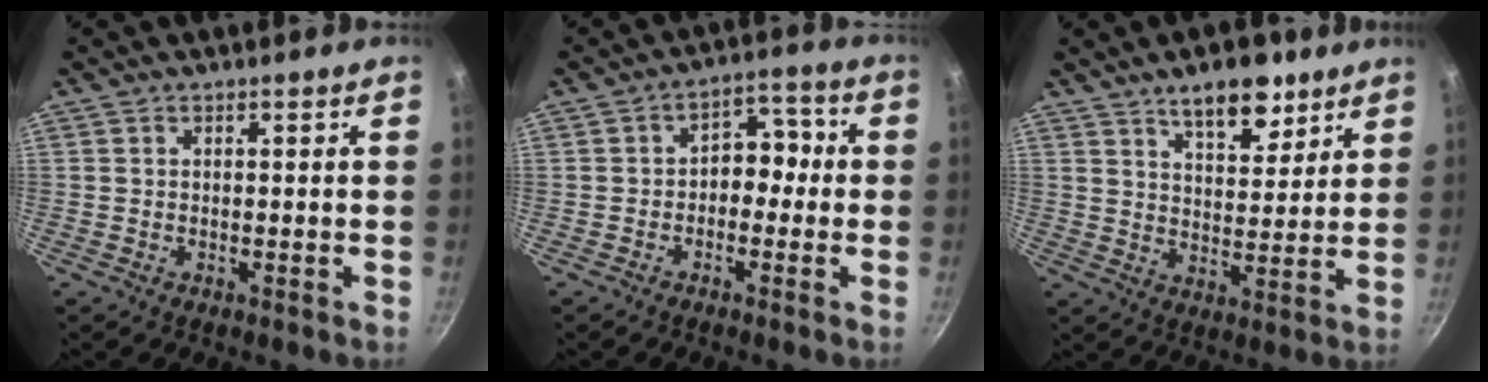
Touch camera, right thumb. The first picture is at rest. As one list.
[{"total": 6.2, "force": [-0.7, 4.6, 4.2], "torque": [-0.007, 0.029, -0.025]}, {"total": 10.2, "force": [6.7, 4.5, 6.1], "torque": [-0.058, -0.039, 0.104]}]